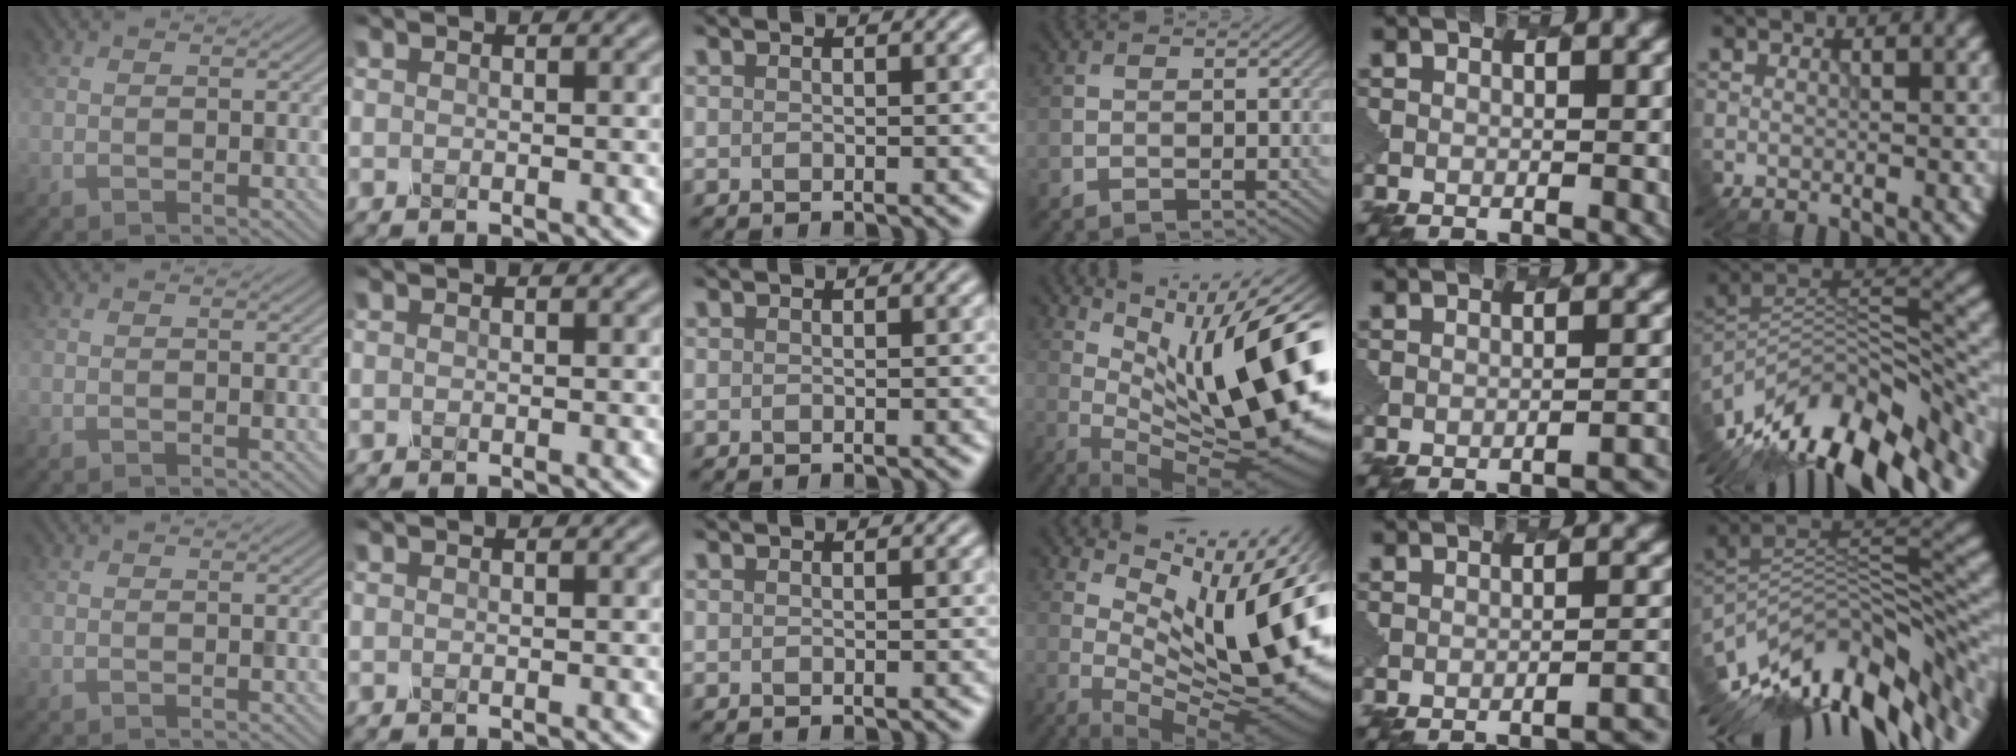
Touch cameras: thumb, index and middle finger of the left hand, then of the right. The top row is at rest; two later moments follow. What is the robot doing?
{"motion": "dispense", "object": "syringe"}